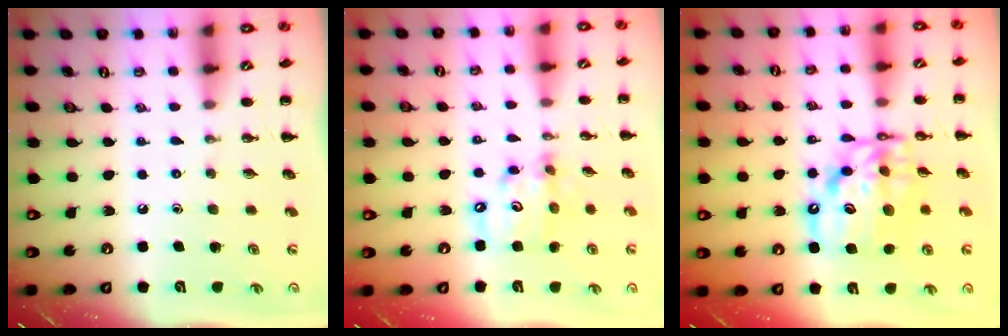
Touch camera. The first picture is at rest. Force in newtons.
{"total": 10.3, "press": 10.1, "slide": 2.2}
{"total": 14.0, "press": 13.5, "slide": 3.9}